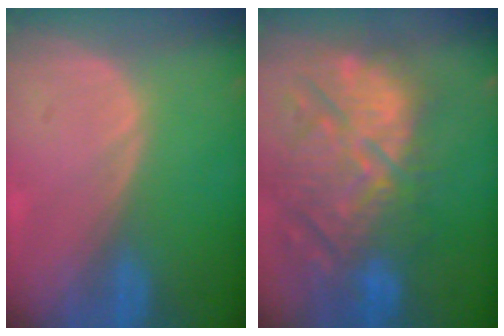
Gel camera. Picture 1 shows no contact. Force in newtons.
{"total": 14.0, "press": 12.5, "slide": 6.4}